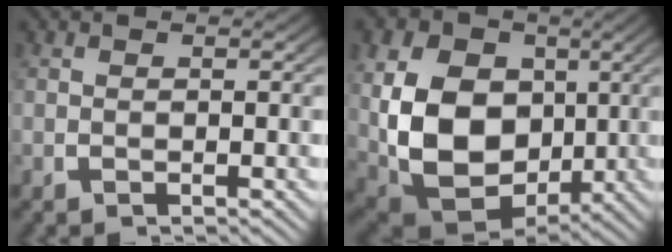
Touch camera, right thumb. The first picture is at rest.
{"total": 16.5, "force": [-1.2, 12.2, 11.1], "torque": [-0.244, -0.081, 0.014]}